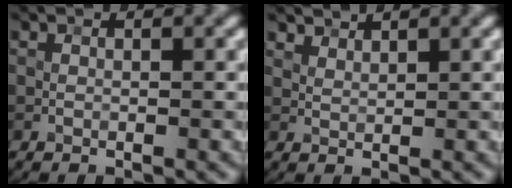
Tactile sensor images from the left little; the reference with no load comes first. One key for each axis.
{"total": 2.7, "fx": 2.4, "fy": 0.9, "fz": 0.9, "tx": -0.024, "ty": -0.010, "tz": 0.057}